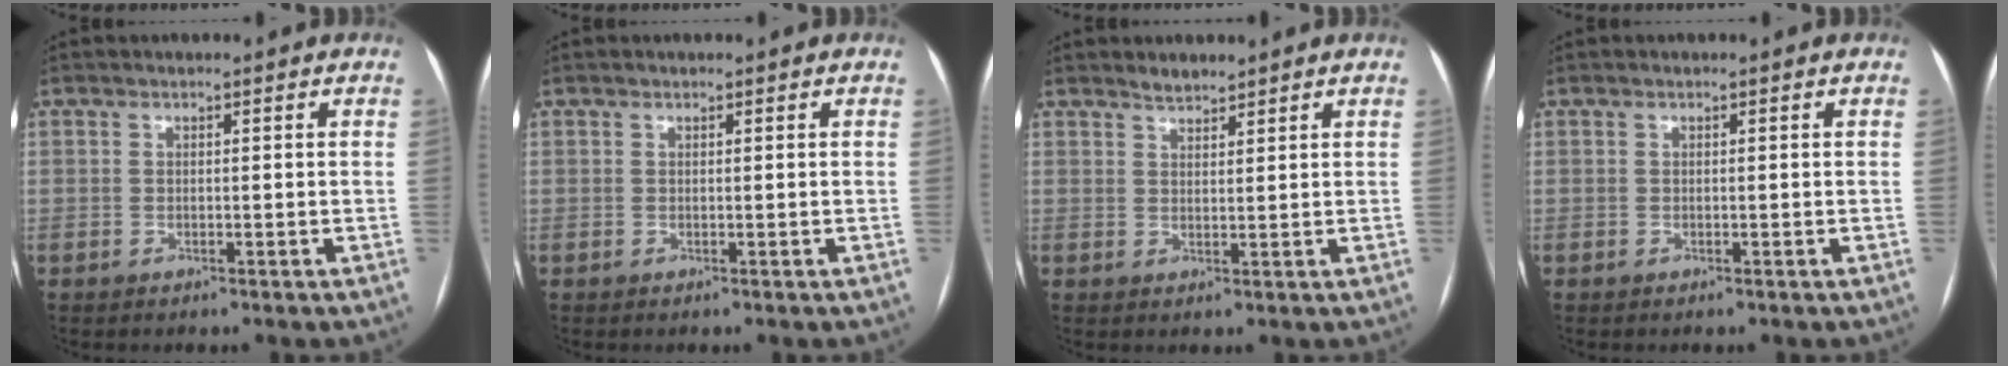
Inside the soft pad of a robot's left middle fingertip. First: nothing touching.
{"total": 0.0}
{"total": 2.1, "force": [2.0, 0.3, 0.5], "torque": [-0.016, 0.002, 0.039]}
{"total": 0.0}